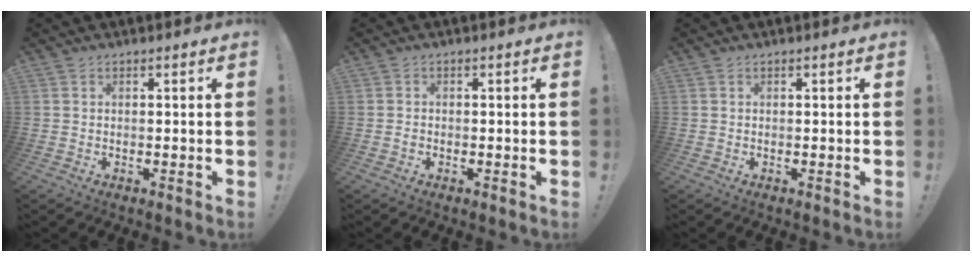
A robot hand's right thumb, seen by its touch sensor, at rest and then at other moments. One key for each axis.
{"total": 1.1, "fx": -0.8, "fy": 0.5, "fz": 0.6, "tx": -0.015, "ty": 0.005, "tz": -0.013}
{"total": 0.0}